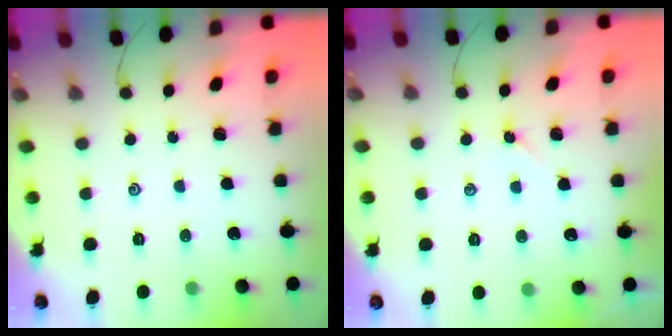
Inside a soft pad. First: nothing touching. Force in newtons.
{"total": 2.6, "press": 2.5, "slide": 0.5}